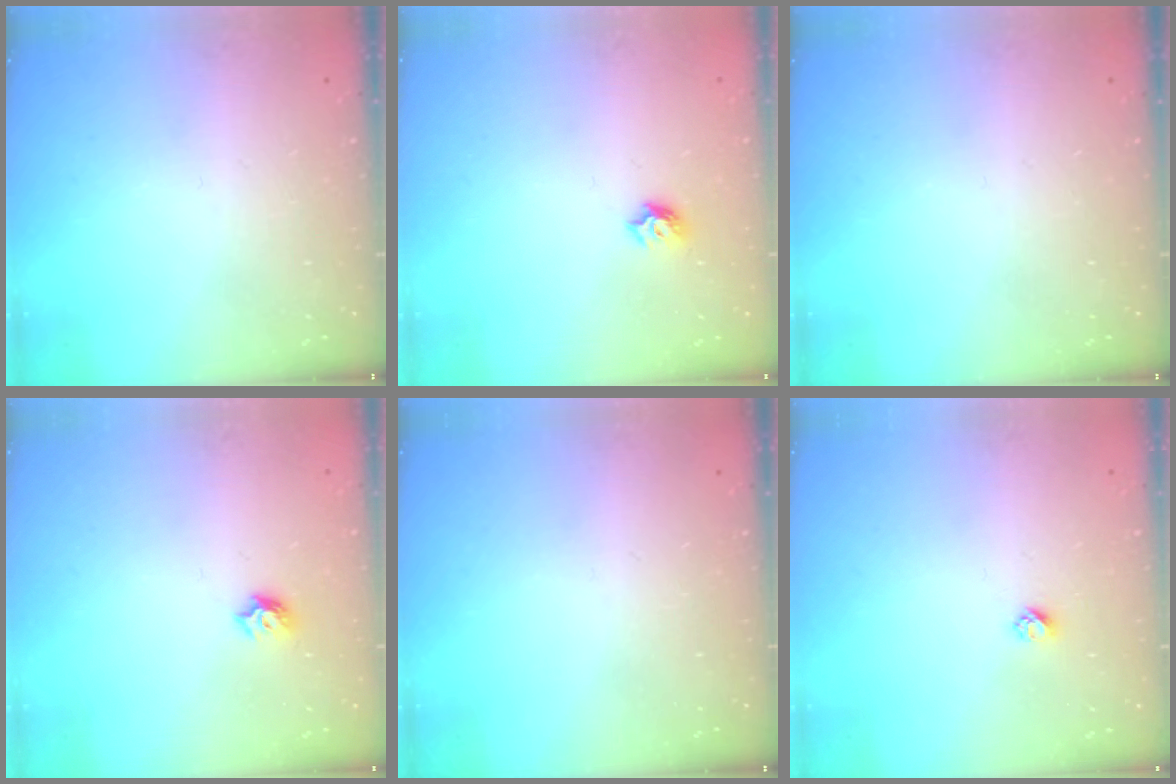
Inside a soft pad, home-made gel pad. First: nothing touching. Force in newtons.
{"total": 5.1, "press": 5.1, "slide": 0.6}
{"total": 0.0}
{"total": 5.1, "press": 5.1, "slide": 0.6}
{"total": 0.0}
{"total": 2.4, "press": 2.4, "slide": 0.2}